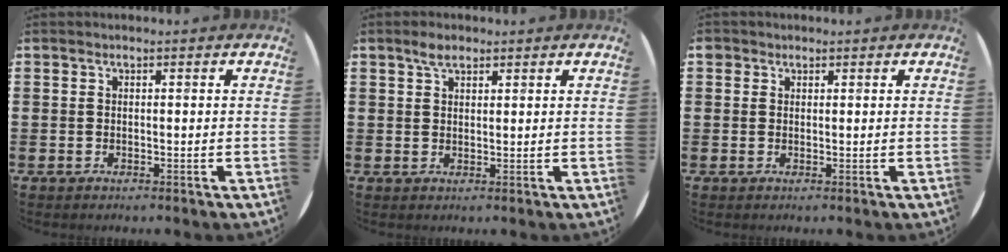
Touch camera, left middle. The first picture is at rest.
{"total": 2.5, "force": [1.9, 1.1, 1.2], "torque": [-0.018, 0.002, 0.033]}
{"total": 0.9, "force": [0.7, 0.6, 0.0], "torque": [-0.003, 0.003, 0.014]}